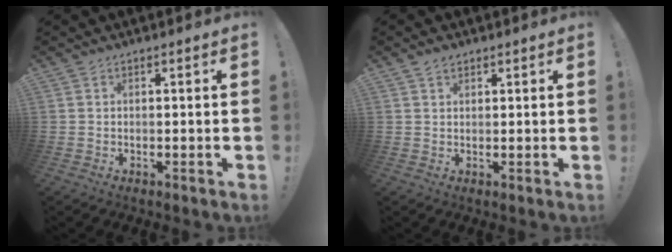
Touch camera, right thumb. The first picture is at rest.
{"total": 2.1, "force": [1.5, 1.2, 0.8], "torque": [-0.015, -0.001, 0.028]}